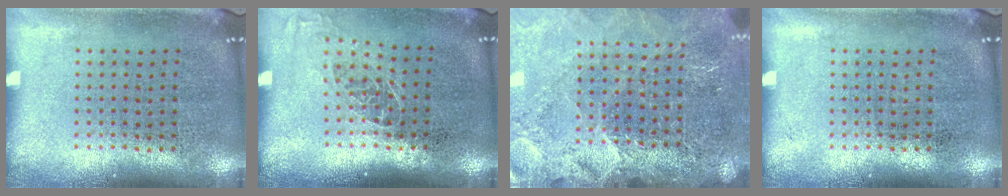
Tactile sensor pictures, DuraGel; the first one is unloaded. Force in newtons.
{"total": 1.0, "press": 0.9, "slide": 0.5}
{"total": 3.3, "press": 3.0, "slide": 1.3}
{"total": 0.0}